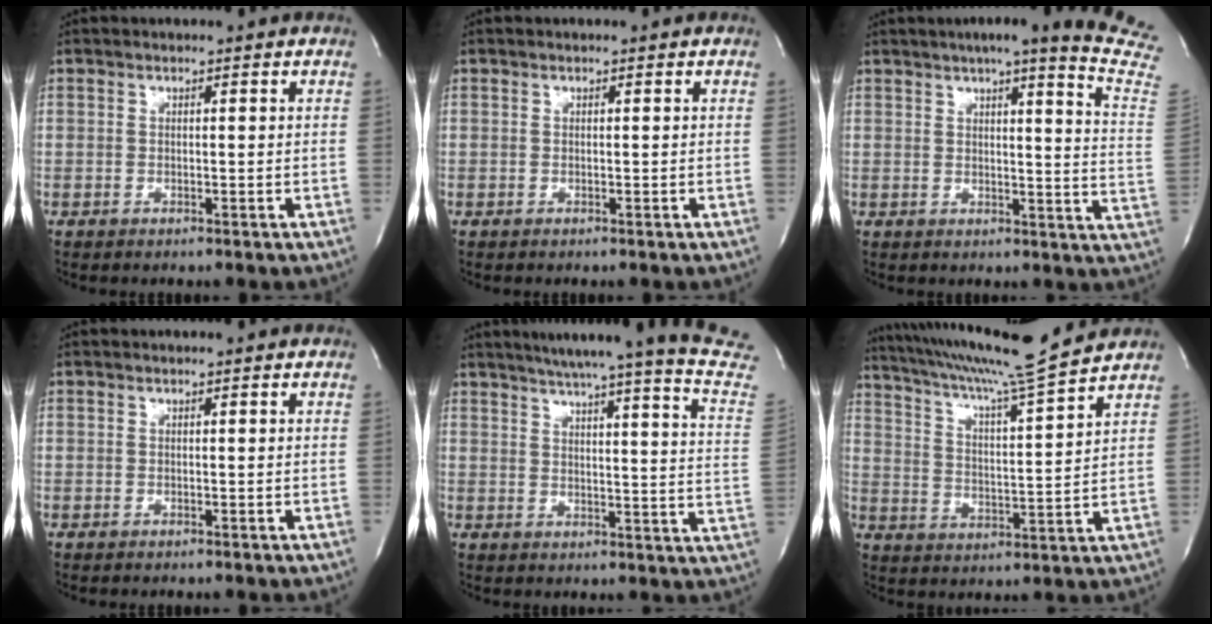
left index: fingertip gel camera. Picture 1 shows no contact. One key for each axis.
{"total": 0.0}
{"total": 19.9, "fx": 16.7, "fy": -0.6, "fz": 10.9, "tx": -0.141, "ty": -0.069, "tz": 0.182}
{"total": 0.0}
{"total": 23.4, "fx": 20.7, "fy": -1.7, "fz": 10.8, "tx": -0.154, "ty": -0.084, "tz": 0.241}
{"total": 15.3, "fx": 14.0, "fy": -2.2, "fz": 5.9, "tx": -0.114, "ty": -0.022, "tz": 0.221}